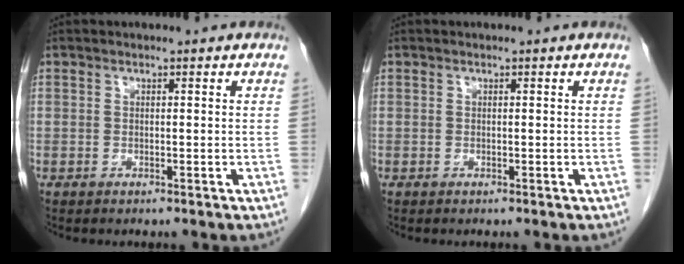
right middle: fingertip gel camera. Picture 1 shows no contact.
{"total": 0.0}